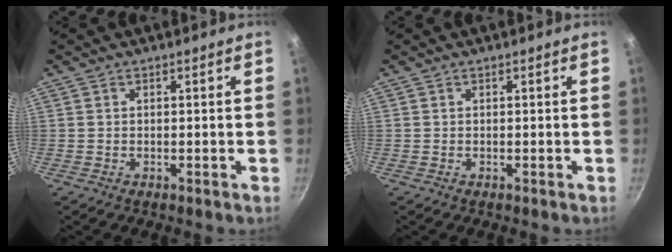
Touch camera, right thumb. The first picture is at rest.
{"total": 0.0}